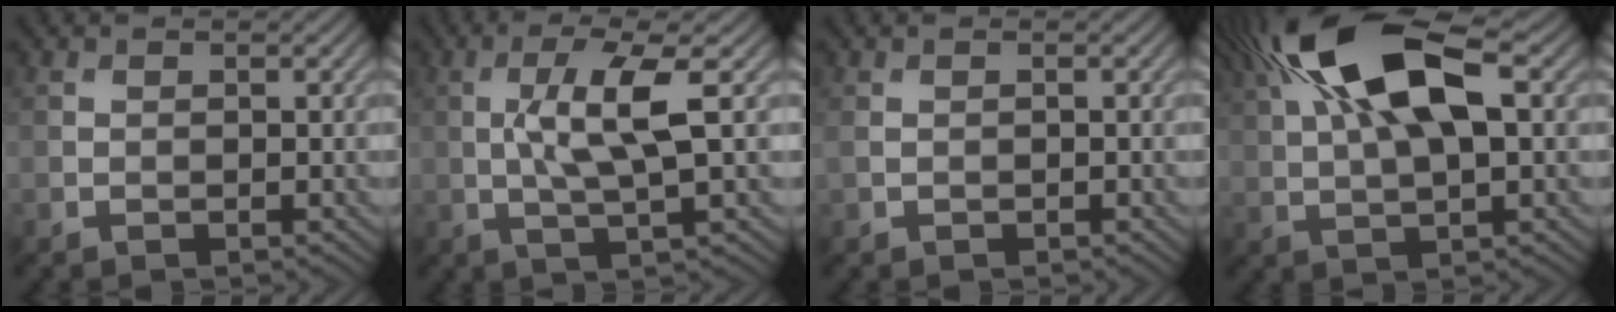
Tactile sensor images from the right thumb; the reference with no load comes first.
{"total": 6.8, "force": [0.7, 1.3, 6.6], "torque": [-0.129, 0.008, 0.012]}
{"total": 1.2, "force": [-0.1, 0.8, 0.9], "torque": [-0.028, -0.001, -0.001]}
{"total": 15.2, "force": [5.3, 6.1, 12.9], "torque": [-0.255, 0.027, 0.079]}